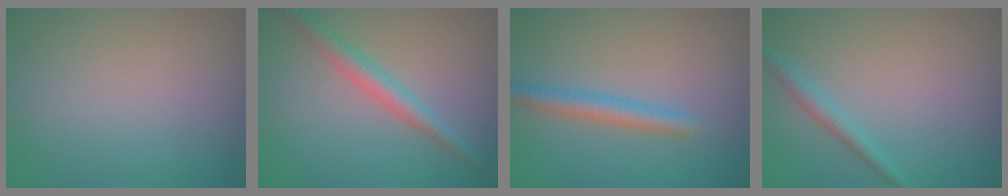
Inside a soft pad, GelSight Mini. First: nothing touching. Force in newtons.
{"total": 2.9, "press": 2.9, "slide": 0.1}
{"total": 2.8, "press": 2.8, "slide": 0.0}
{"total": 1.6, "press": 1.6, "slide": 0.1}